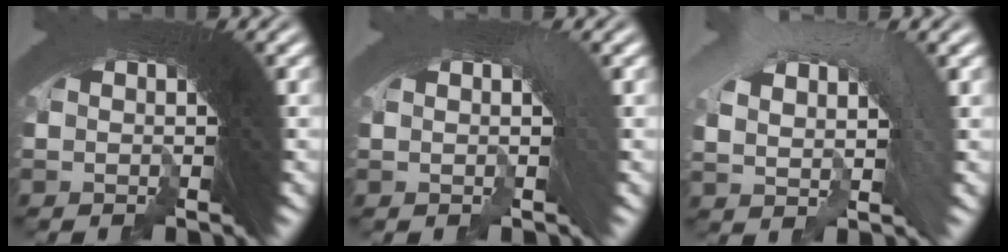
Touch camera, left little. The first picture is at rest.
{"total": 0.6, "force": [-0.5, 0.3, -0.1], "torque": [0.009, 0.006, -0.007]}
{"total": 4.0, "force": [-2.4, 3.1, 0.8], "torque": [-0.019, -0.005, -0.038]}